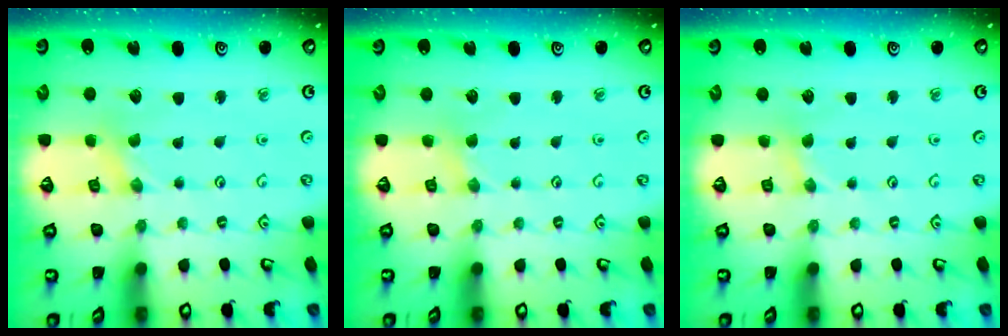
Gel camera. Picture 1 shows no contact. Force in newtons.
{"total": 1.7, "press": 1.6, "slide": 0.4}
{"total": 1.3, "press": 1.2, "slide": 0.3}